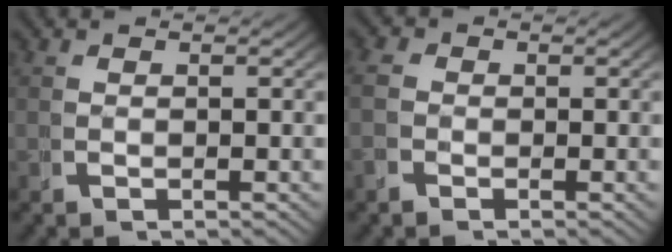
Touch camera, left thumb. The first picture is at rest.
{"total": 2.0, "force": [-0.4, 1.9, 0.5], "torque": [-0.007, 0.003, -0.019]}